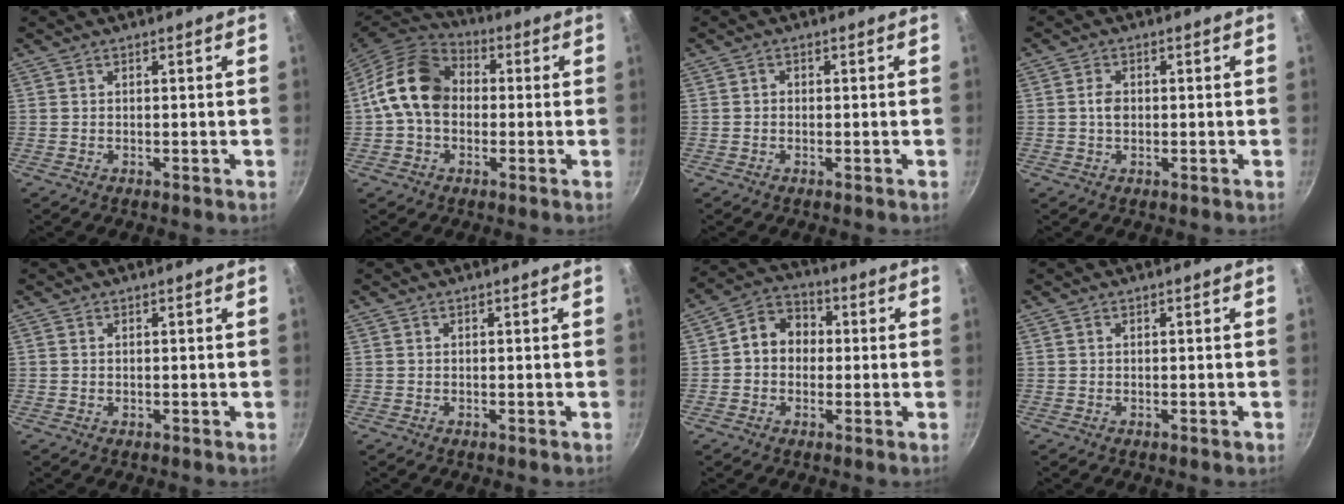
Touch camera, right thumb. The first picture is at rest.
{"total": 13.9, "force": [0.3, 10.3, 9.3], "torque": [-0.136, 0.030, -0.015]}
{"total": 0.8, "force": [-0.2, 0.7, 0.3], "torque": [-0.005, 0.004, -0.003]}
{"total": 2.6, "force": [0.0, 1.8, 1.9], "torque": [-0.028, 0.004, -0.001]}
{"total": 1.4, "force": [0.1, 1.1, 0.8], "torque": [-0.011, 0.000, 0.003]}
{"total": 0.0}
{"total": 8.4, "force": [0.3, 7.0, 4.6], "torque": [-0.041, 0.022, -0.015]}
{"total": 0.6, "force": [0.0, 0.4, 0.4], "torque": [-0.003, 0.003, 0.000]}